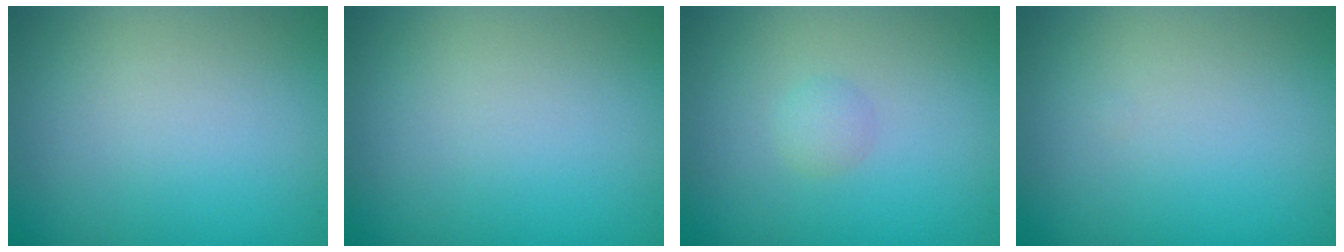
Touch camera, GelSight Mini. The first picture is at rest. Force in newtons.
{"total": 0.0}
{"total": 1.0, "press": 1.0, "slide": 0.1}
{"total": 0.0}